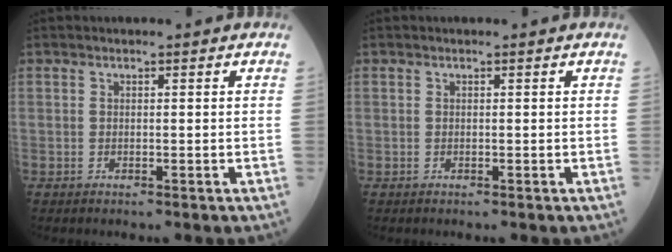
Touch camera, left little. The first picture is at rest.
{"total": 0.0}